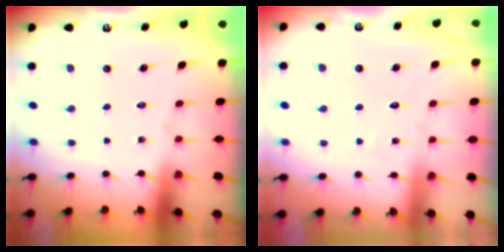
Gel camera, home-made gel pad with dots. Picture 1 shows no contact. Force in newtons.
{"total": 6.0, "press": 5.9, "slide": 0.5}